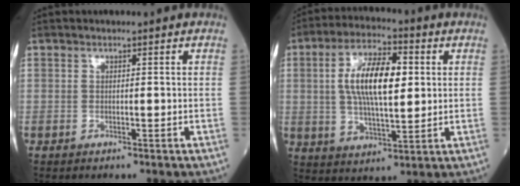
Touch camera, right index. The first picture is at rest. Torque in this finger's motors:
{"motor_torque": [0.63, 0.14, 0.28, 0.21]}